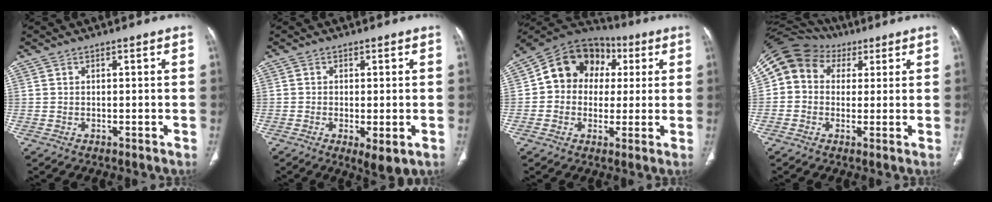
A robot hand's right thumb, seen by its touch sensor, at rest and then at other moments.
{"total": 4.7, "force": [-1.6, 1.5, 4.2], "torque": [-0.070, -0.014, -0.020]}
{"total": 14.3, "force": [2.4, 12.1, 7.2], "torque": [-0.084, 0.029, 0.028]}
{"total": 11.7, "force": [3.4, 9.9, 5.3], "torque": [-0.093, 0.036, 0.054]}